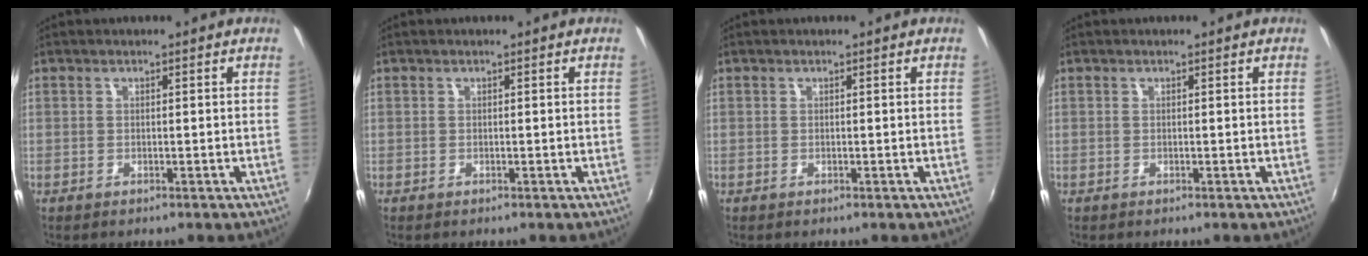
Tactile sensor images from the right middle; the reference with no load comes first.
{"total": 0.0}
{"total": 0.0}
{"total": 0.0}